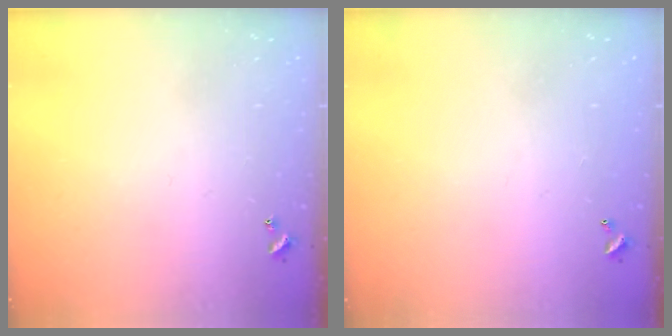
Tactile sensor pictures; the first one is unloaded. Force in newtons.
{"total": 2.8, "press": 2.8, "slide": 0.1}